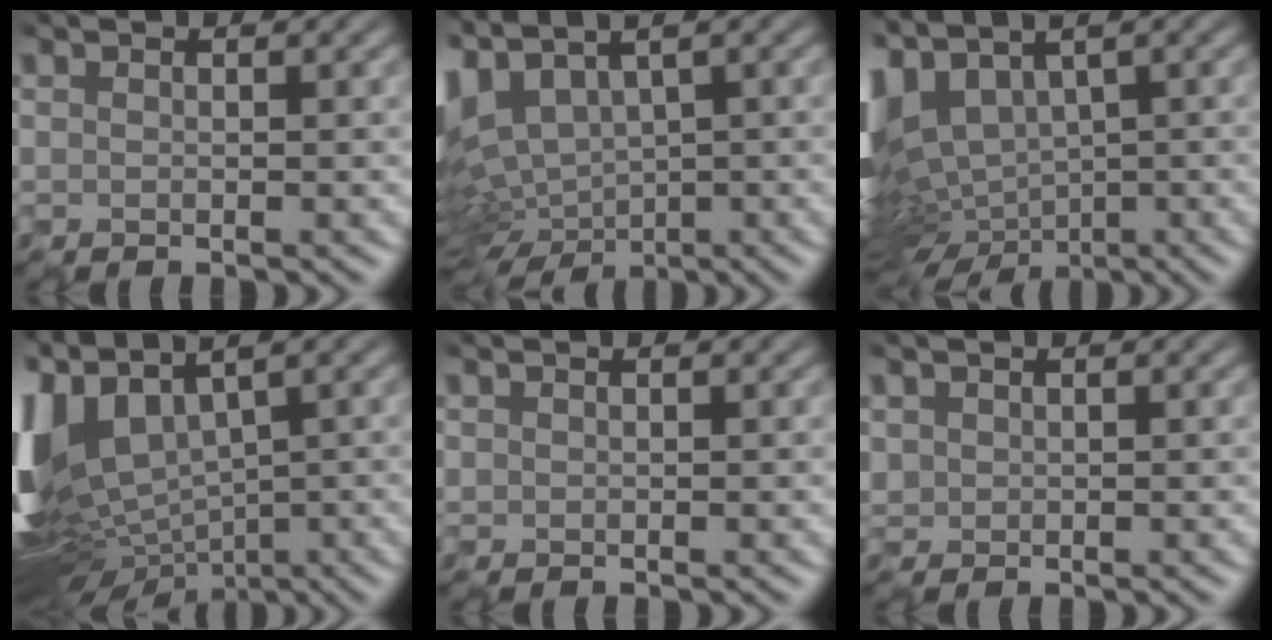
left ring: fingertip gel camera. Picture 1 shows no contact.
{"total": 9.7, "force": [-0.4, 5.7, 7.8], "torque": [-0.159, -0.014, 0.031]}
{"total": 11.3, "force": [-0.8, 6.4, 9.2], "torque": [-0.196, -0.024, 0.026]}
{"total": 11.2, "force": [-0.8, 5.9, 9.4], "torque": [-0.224, -0.007, 0.009]}
{"total": 0.0}
{"total": 0.8, "force": [0.3, 0.7, -0.2], "torque": [0.000, 0.000, 0.009]}